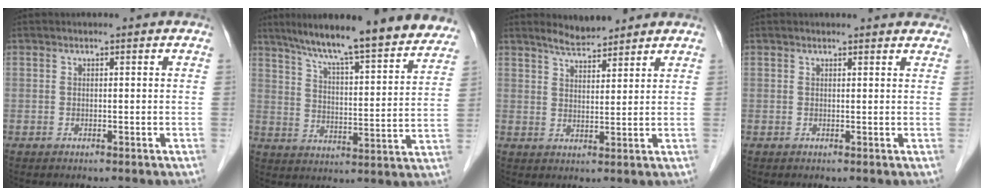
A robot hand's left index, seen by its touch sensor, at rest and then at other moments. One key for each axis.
{"total": 22.6, "fx": 19.7, "fy": 2.2, "fz": 10.8, "tx": -0.161, "ty": -0.011, "tz": 0.265}
{"total": 4.5, "fx": 4.2, "fy": 0.9, "fz": 1.3, "tx": -0.031, "ty": 0.008, "tz": 0.078}
{"total": 5.4, "fx": 5.2, "fy": 0.9, "fz": 1.1, "tx": -0.005, "ty": 0.011, "tz": 0.044}